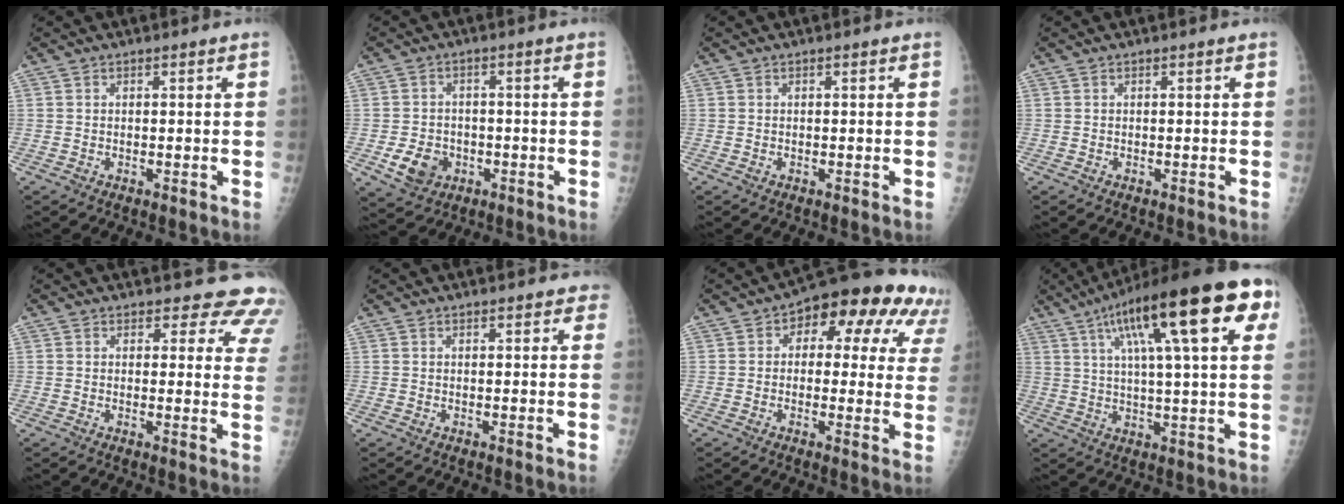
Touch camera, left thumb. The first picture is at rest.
{"total": 5.8, "force": [-2.0, 4.7, 2.7], "torque": [-0.032, 0.008, -0.027]}
{"total": 0.0}
{"total": 0.0}
{"total": 10.7, "force": [9.5, 4.4, 2.1], "torque": [0.035, -0.053, 0.075]}
{"total": 2.1, "force": [1.6, 1.2, 0.6], "torque": [0.022, -0.002, 0.009]}
{"total": 17.7, "force": [7.2, 9.7, 13.0], "torque": [-0.110, 0.017, 0.076]}
{"total": 25.2, "force": [10.3, 6.2, 22.1], "torque": [-0.324, 0.019, 0.151]}